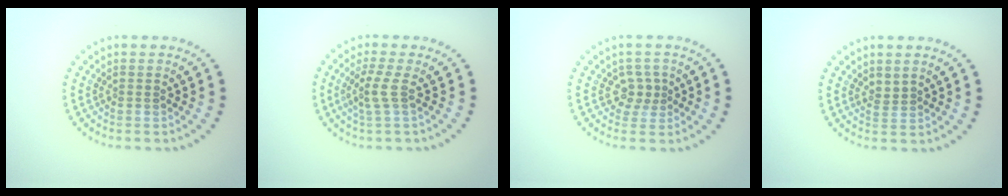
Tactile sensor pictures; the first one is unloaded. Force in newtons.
{"total": 2.0, "press": 1.5, "slide": 1.4}
{"total": 2.0, "press": 1.5, "slide": 1.2}
{"total": 0.9, "press": 0.8, "slide": 0.4}